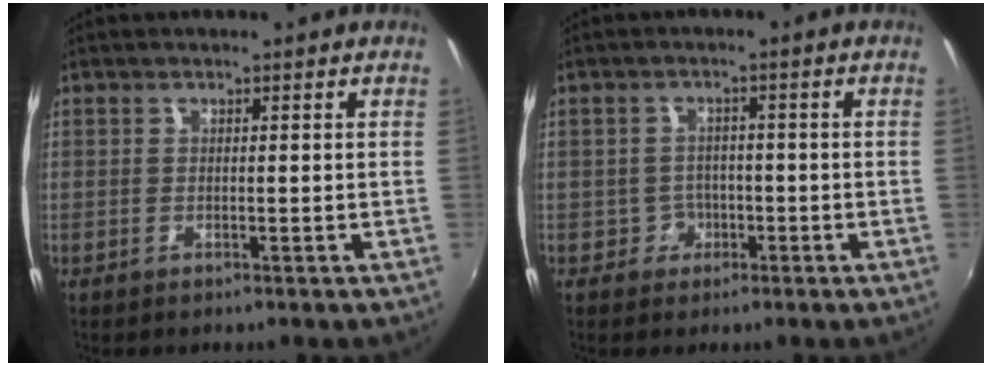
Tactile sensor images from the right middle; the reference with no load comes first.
{"total": 2.6, "force": [-1.1, 2.3, -0.1], "torque": [0.003, 0.009, -0.017]}